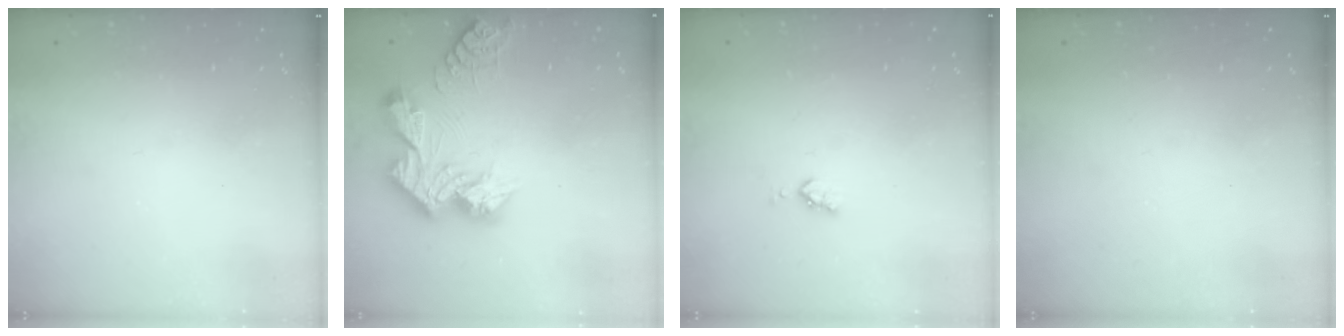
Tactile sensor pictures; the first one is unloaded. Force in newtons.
{"total": 13.8, "press": 13.7, "slide": 1.2}
{"total": 3.6, "press": 3.5, "slide": 0.4}
{"total": 0.0}